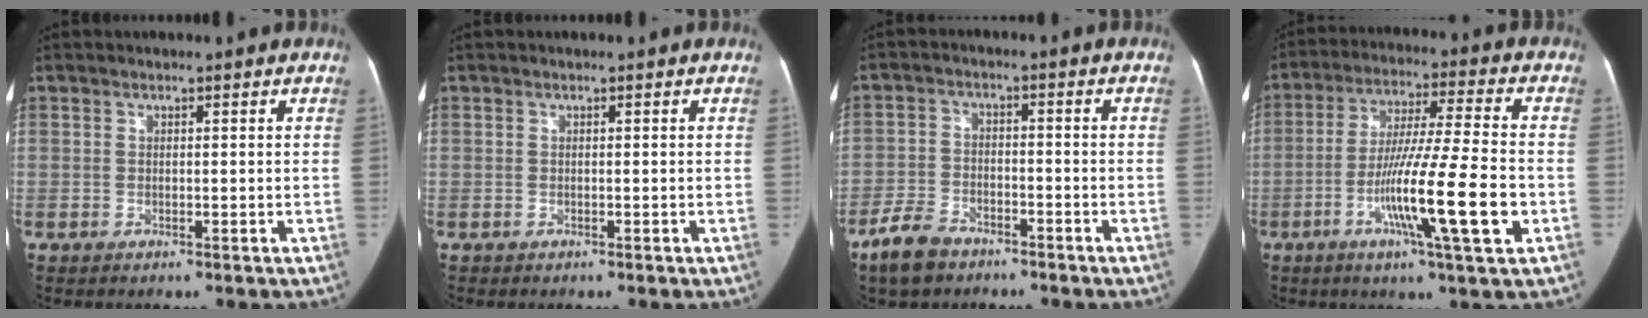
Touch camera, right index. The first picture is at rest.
{"total": 0.7, "force": [-0.2, 0.7, -0.1], "torque": [0.006, 0.007, -0.006]}
{"total": 6.9, "force": [-5.1, 3.7, 2.8], "torque": [-0.073, 0.003, -0.089]}
{"total": 15.7, "force": [-4.8, 0.1, 14.9], "torque": [-0.262, -0.013, -0.084]}